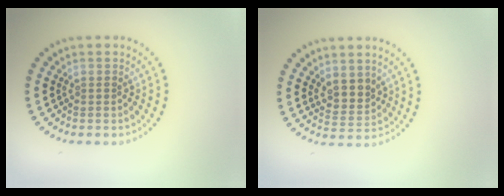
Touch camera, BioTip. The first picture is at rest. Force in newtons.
{"total": 2.5, "press": 2.2, "slide": 1.1}